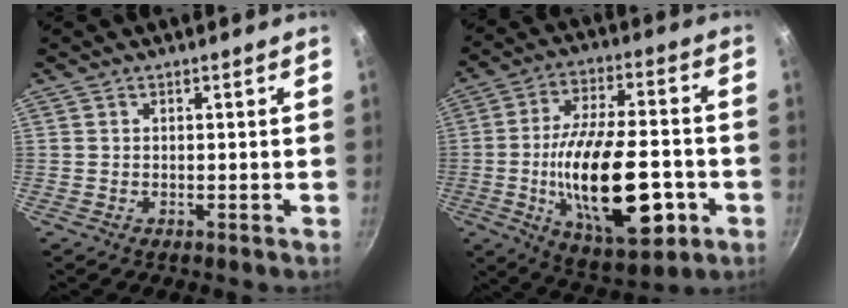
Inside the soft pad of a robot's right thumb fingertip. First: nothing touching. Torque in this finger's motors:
{"motor_torque": [0.04, 1.50, 2.33, -0.45, 0.73]}